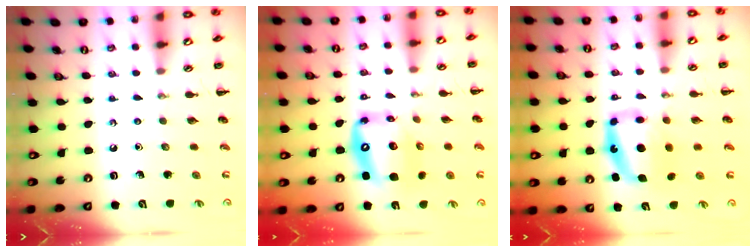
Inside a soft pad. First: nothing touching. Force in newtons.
{"total": 12.5, "press": 11.9, "slide": 3.7}
{"total": 9.5, "press": 9.2, "slide": 2.3}